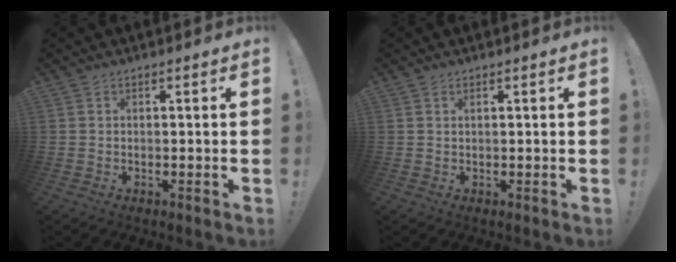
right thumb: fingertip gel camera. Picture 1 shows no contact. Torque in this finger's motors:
{"motor_torque": [0.22, 0.03, -0.06, 0.06, 0.05]}